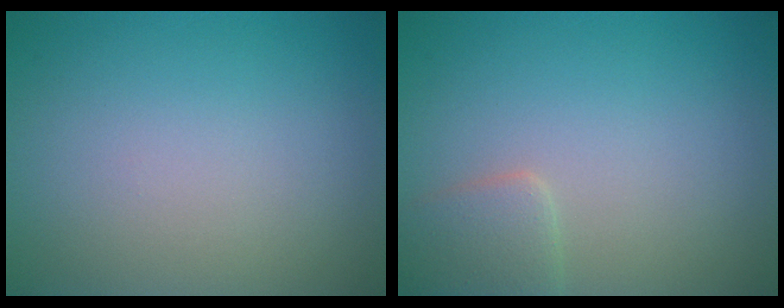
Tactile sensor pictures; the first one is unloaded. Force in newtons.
{"total": 2.1, "press": 2.0, "slide": 0.2}